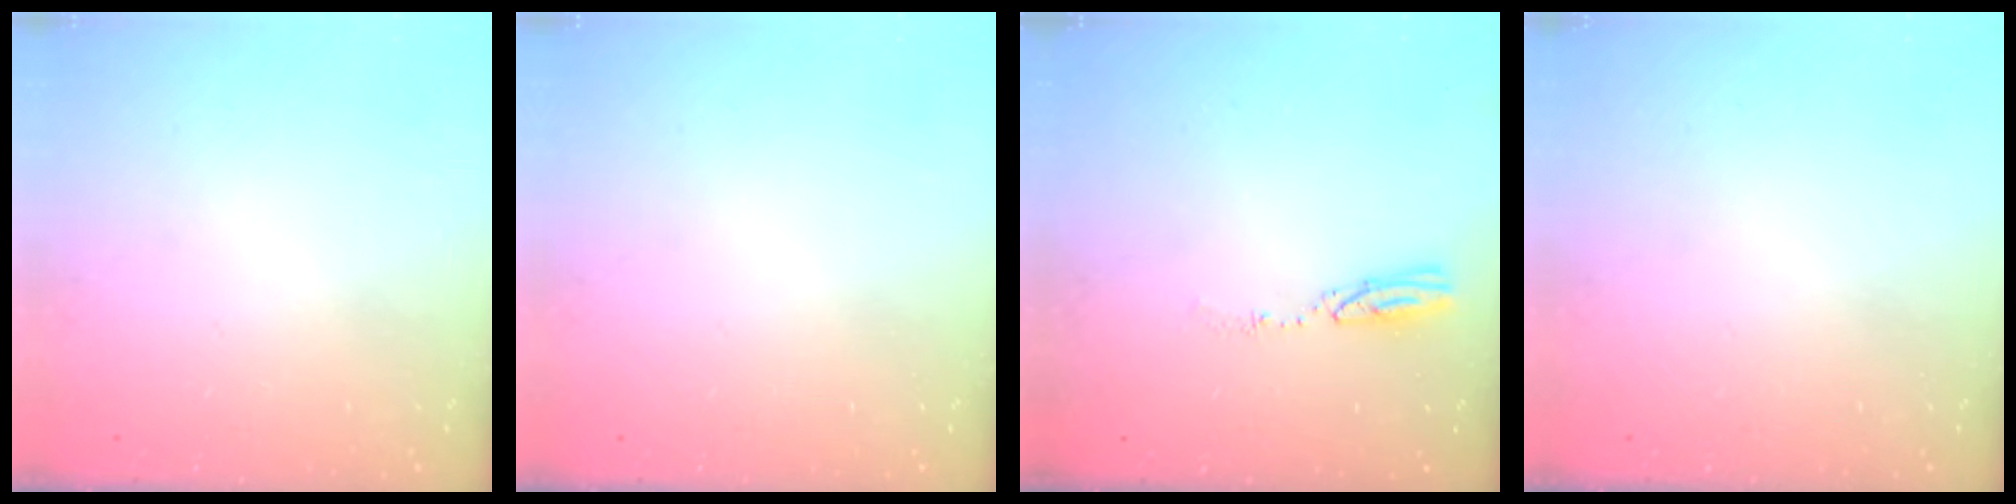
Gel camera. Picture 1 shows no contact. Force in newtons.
{"total": 0.0}
{"total": 3.5, "press": 3.5, "slide": 0.3}
{"total": 0.0}